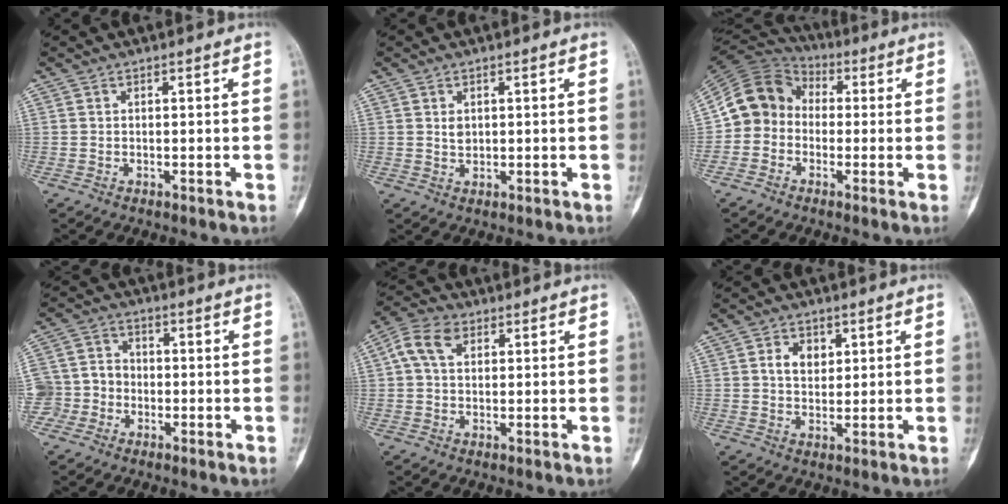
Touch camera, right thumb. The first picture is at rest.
{"total": 1.9, "force": [0.6, 1.4, 1.2], "torque": [-0.014, -0.004, 0.014]}
{"total": 10.6, "force": [-0.8, 9.4, 4.8], "torque": [-0.073, 0.038, -0.031]}
{"total": 7.3, "force": [-2.0, 6.8, 1.9], "torque": [-0.008, 0.028, -0.043]}
{"total": 6.7, "force": [2.2, 4.5, 4.5], "torque": [-0.084, 0.017, 0.038]}
{"total": 4.5, "force": [1.6, 3.2, 2.7], "torque": [-0.026, -0.005, 0.026]}